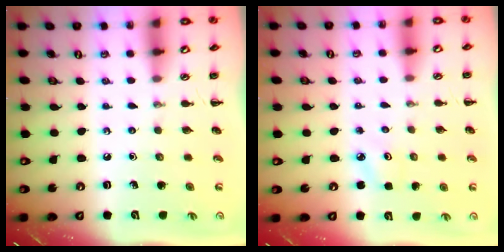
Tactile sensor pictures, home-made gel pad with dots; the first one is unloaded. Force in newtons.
{"total": 2.7, "press": 2.6, "slide": 0.8}